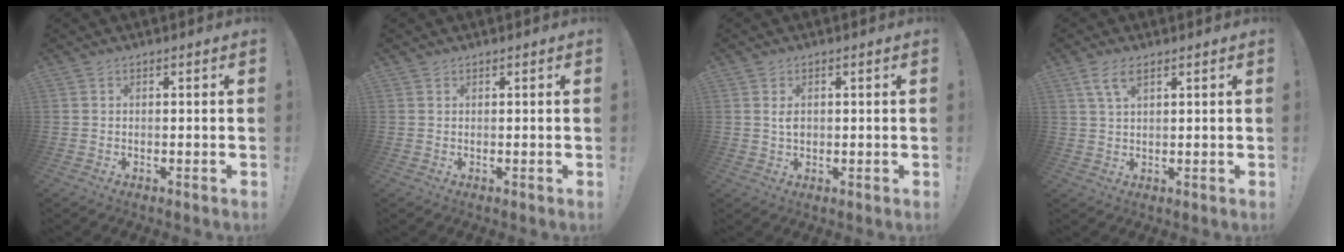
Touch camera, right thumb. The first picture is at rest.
{"total": 0.6, "force": [0.5, 0.3, 0.0], "torque": [0.005, -0.003, 0.009]}
{"total": 2.3, "force": [0.4, 1.6, 1.5], "torque": [-0.021, 0.000, 0.005]}
{"total": 5.2, "force": [2.6, 1.9, 4.0], "torque": [-0.073, -0.001, 0.047]}